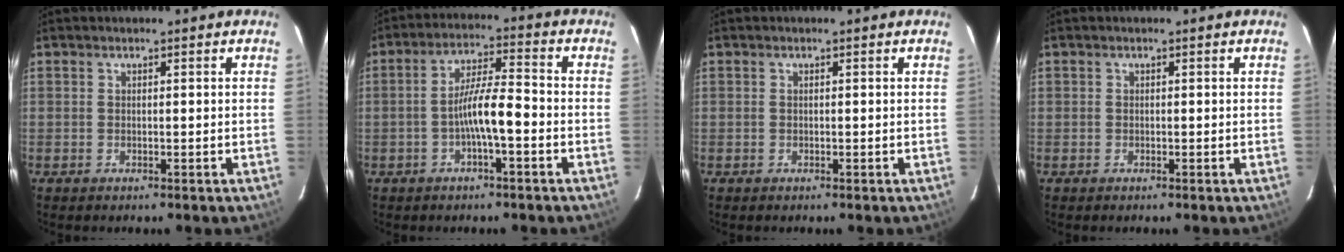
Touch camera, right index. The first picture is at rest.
{"total": 7.1, "force": [-2.5, 0.8, 6.6], "torque": [-0.127, 0.009, -0.043]}
{"total": 0.0}
{"total": 0.0}